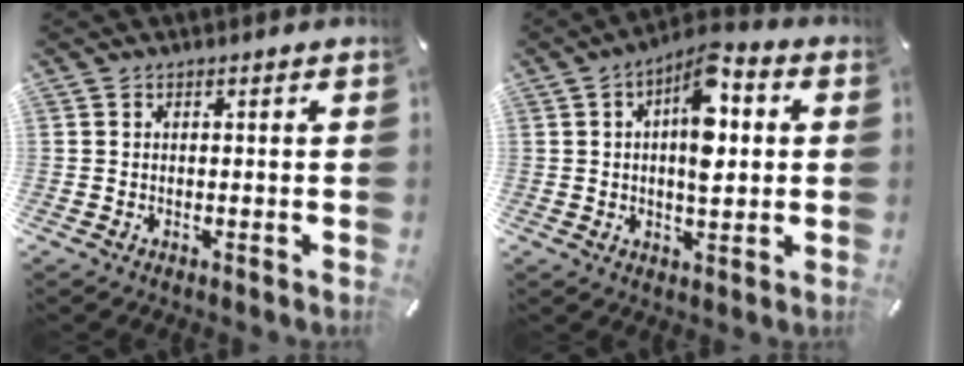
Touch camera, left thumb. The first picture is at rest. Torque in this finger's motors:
{"motor_torque": [0.35, 0.40, 0.88, 0.26, 0.13]}